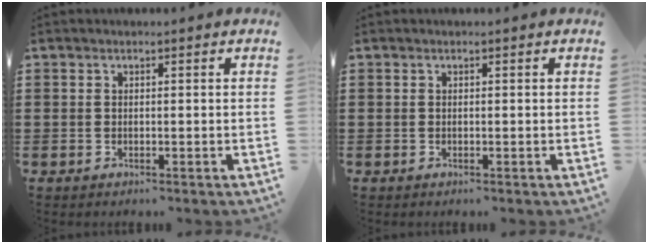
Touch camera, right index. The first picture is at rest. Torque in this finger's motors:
{"motor_torque": [0.00, 0.00, 0.00, 0.00]}